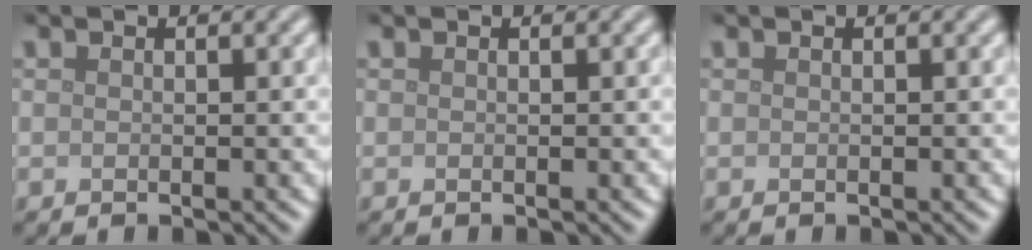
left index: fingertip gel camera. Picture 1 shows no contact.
{"total": 0.0}
{"total": 0.0}